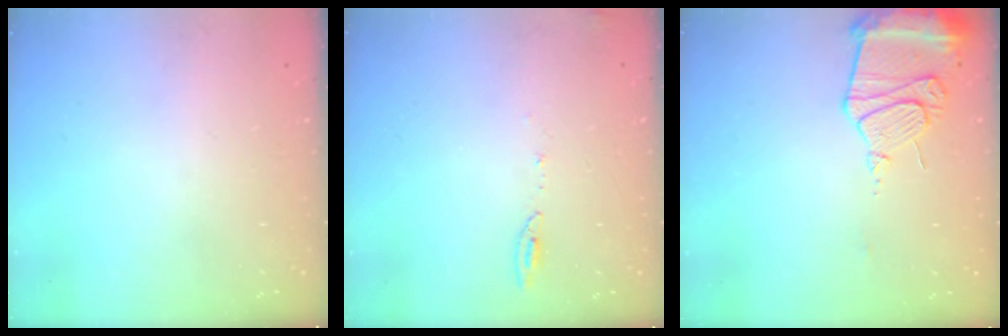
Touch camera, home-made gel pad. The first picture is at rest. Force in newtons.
{"total": 5.5, "press": 5.4, "slide": 1.1}
{"total": 13.3, "press": 13.2, "slide": 1.4}